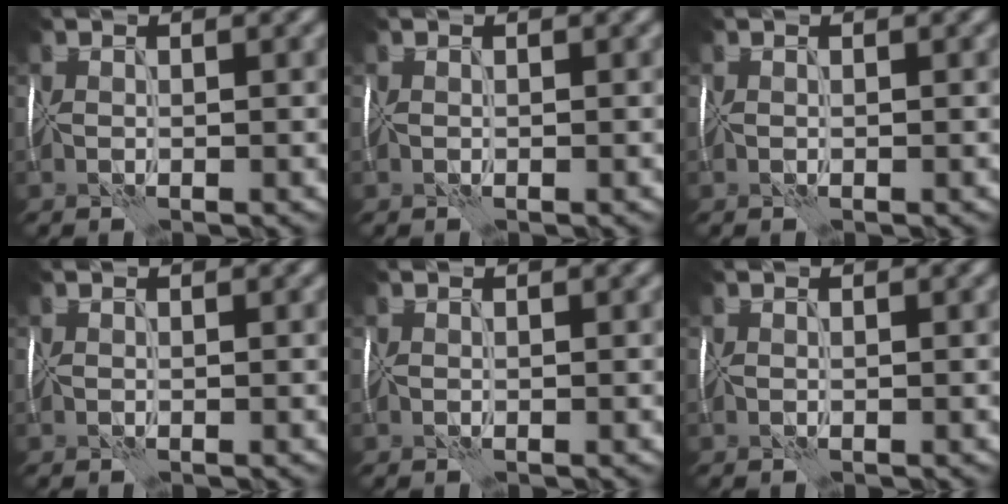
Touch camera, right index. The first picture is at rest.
{"total": 0.0}
{"total": 0.0}
{"total": 0.0}
{"total": 0.0}
{"total": 0.0}